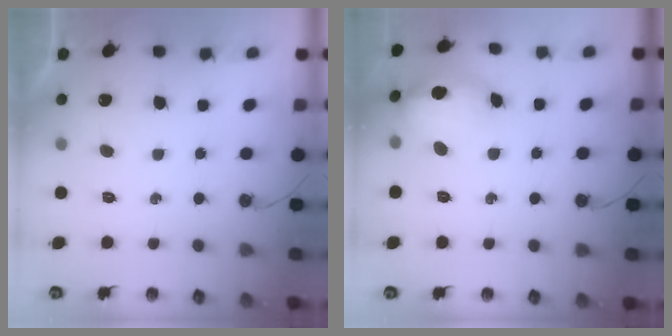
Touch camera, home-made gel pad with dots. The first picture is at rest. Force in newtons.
{"total": 20.4, "press": 16.5, "slide": 12.0}